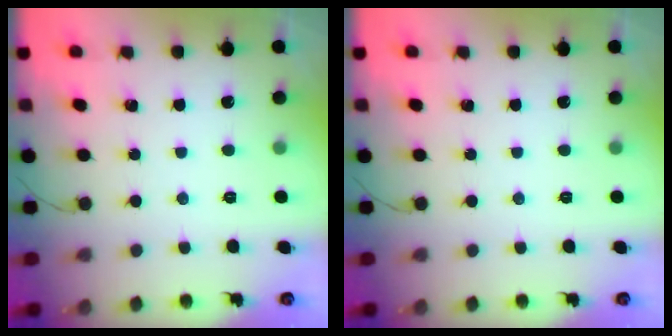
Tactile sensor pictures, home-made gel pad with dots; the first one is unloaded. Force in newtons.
{"total": 0.0}